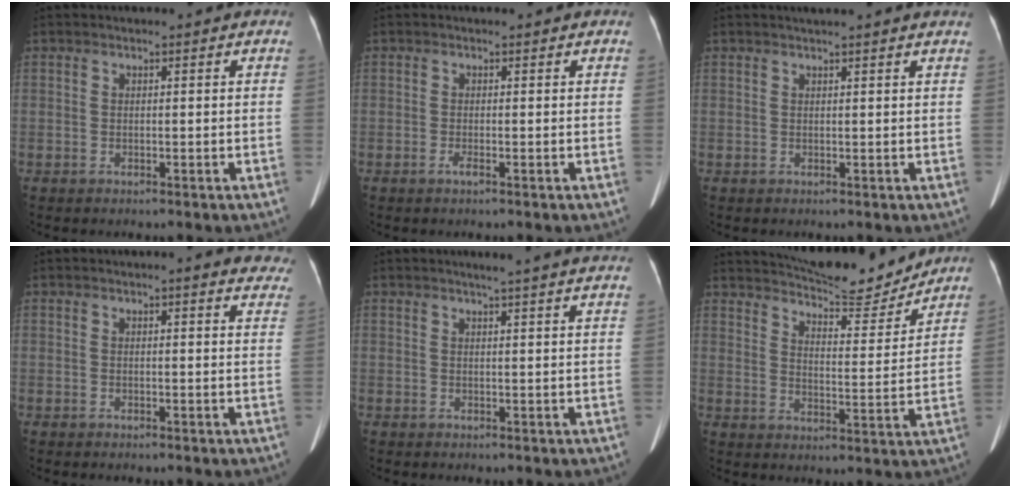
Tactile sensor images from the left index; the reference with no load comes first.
{"total": 0.7, "force": [-0.4, 0.0, 0.6], "torque": [-0.013, -0.002, -0.008]}
{"total": 4.1, "force": [3.7, -0.4, 1.8], "torque": [-0.023, 0.020, 0.041]}
{"total": 7.2, "force": [6.2, 1.5, 3.2], "torque": [-0.017, -0.007, 0.050]}
{"total": 7.6, "force": [6.6, -0.5, 3.8], "torque": [-0.049, 0.012, 0.064]}
{"total": 13.8, "force": [13.2, 1.6, 3.9], "torque": [-0.067, -0.015, 0.185]}